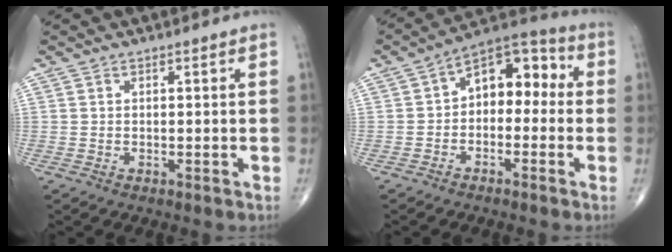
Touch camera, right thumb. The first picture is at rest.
{"total": 10.4, "force": [-0.2, 6.9, 7.9], "torque": [-0.077, 0.046, -0.025]}